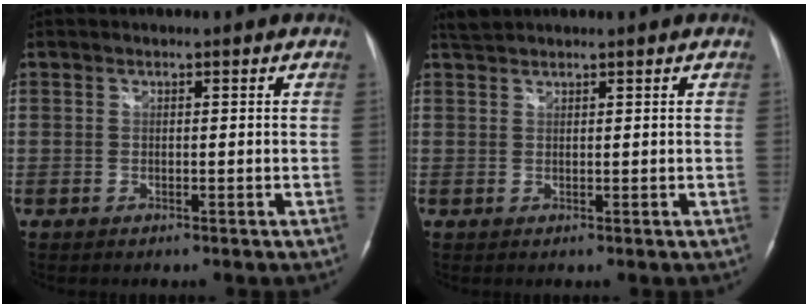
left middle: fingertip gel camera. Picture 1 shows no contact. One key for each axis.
{"total": 1.6, "fx": 1.6, "fy": 0.2, "fz": 0.1, "tx": -0.010, "ty": 0.012, "tz": 0.035}